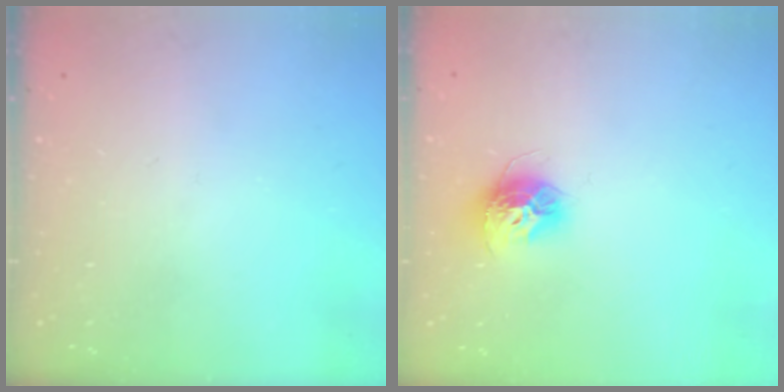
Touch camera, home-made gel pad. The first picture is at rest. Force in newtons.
{"total": 11.2, "press": 11.2, "slide": 0.8}